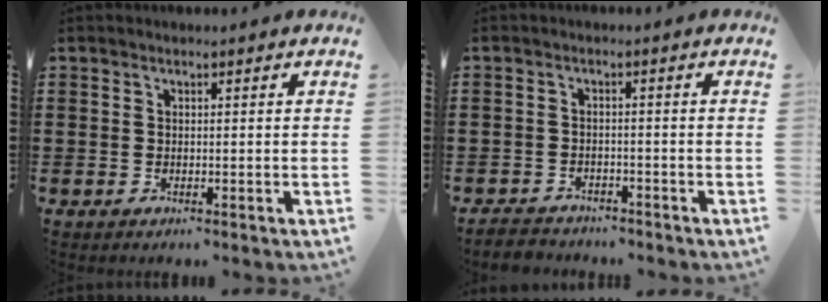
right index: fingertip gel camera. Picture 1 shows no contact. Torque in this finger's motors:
{"motor_torque": [-0.38, 0.51, -1.05, -0.21]}